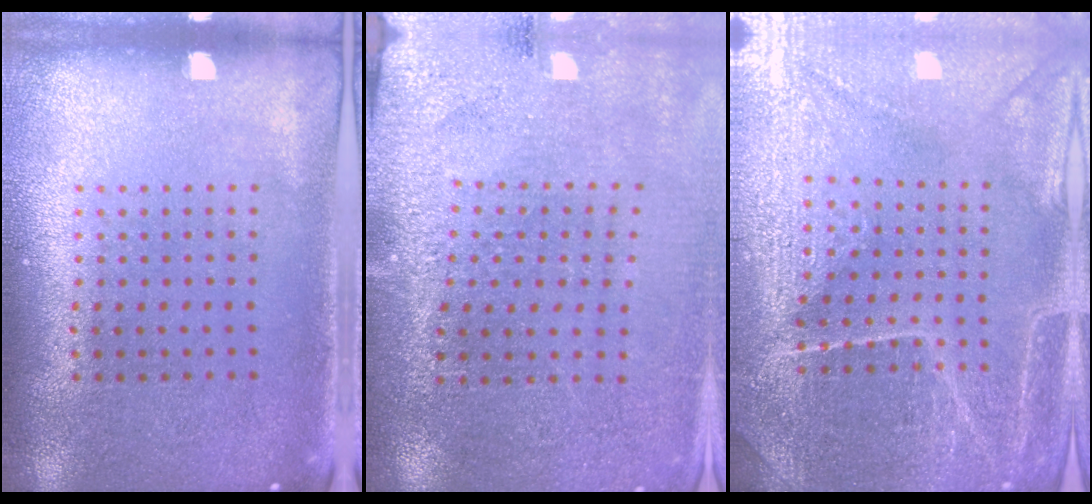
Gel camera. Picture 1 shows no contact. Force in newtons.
{"total": 2.8, "press": 2.8, "slide": 0.1}
{"total": 4.3, "press": 4.2, "slide": 1.1}